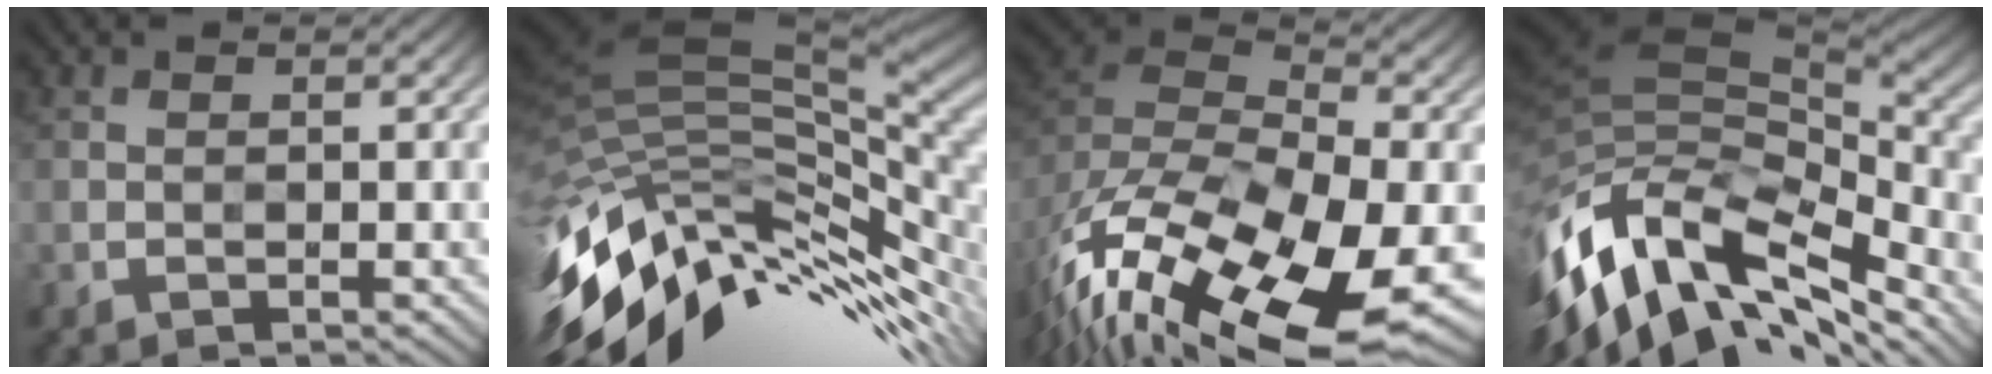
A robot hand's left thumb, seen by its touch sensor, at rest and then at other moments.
{"total": 16.9, "force": [-5.7, 6.5, 14.6], "torque": [-0.287, -0.019, -0.097]}
{"total": 18.9, "force": [-11.1, 8.2, 12.9], "torque": [-0.277, -0.042, -0.159]}
{"total": 15.2, "force": [-8.8, 7.4, 10.0], "torque": [-0.240, -0.019, -0.155]}